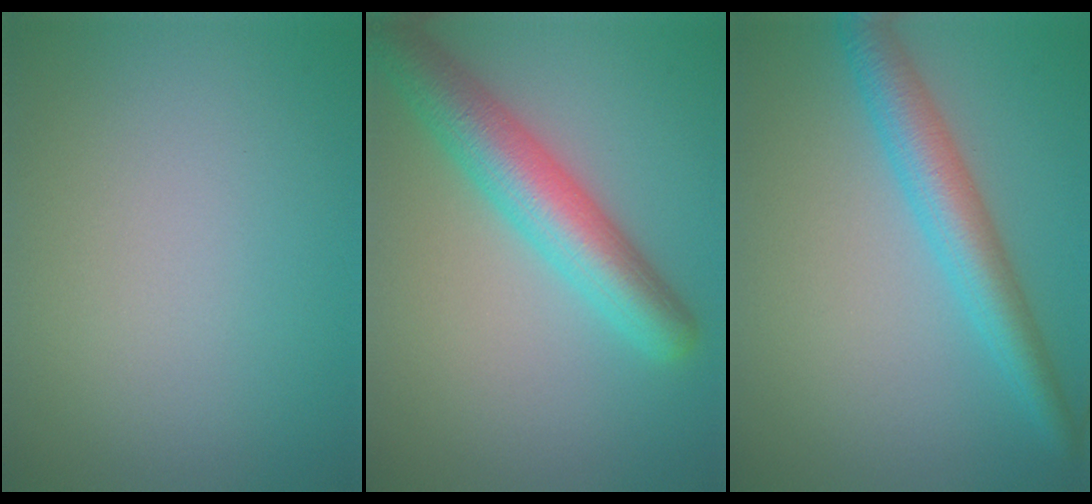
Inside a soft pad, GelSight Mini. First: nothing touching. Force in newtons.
{"total": 6.5, "press": 6.5, "slide": 0.3}
{"total": 4.8, "press": 4.8, "slide": 0.1}